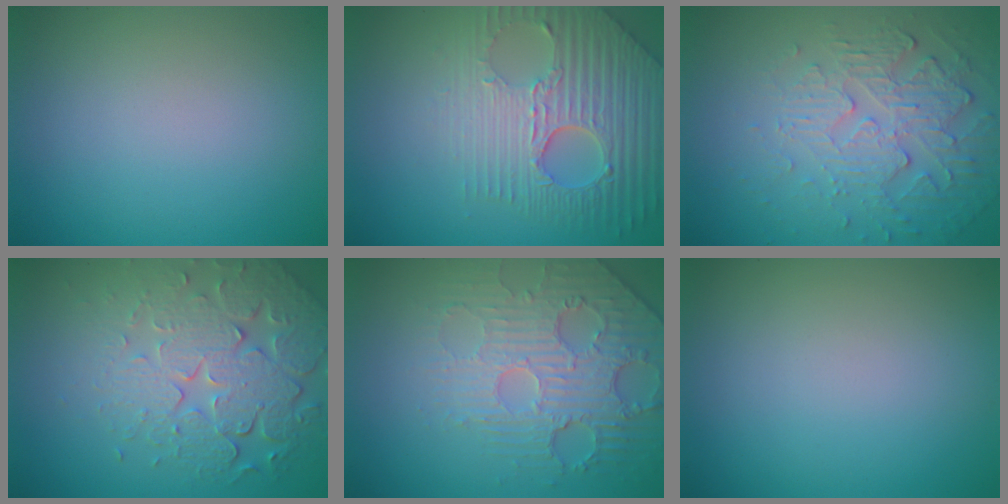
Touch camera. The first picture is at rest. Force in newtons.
{"total": 7.7, "press": 5.5, "slide": 5.4}
{"total": 6.0, "press": 3.7, "slide": 4.8}
{"total": 7.4, "press": 5.4, "slide": 5.1}
{"total": 4.3, "press": 4.0, "slide": 1.6}
{"total": 0.0}